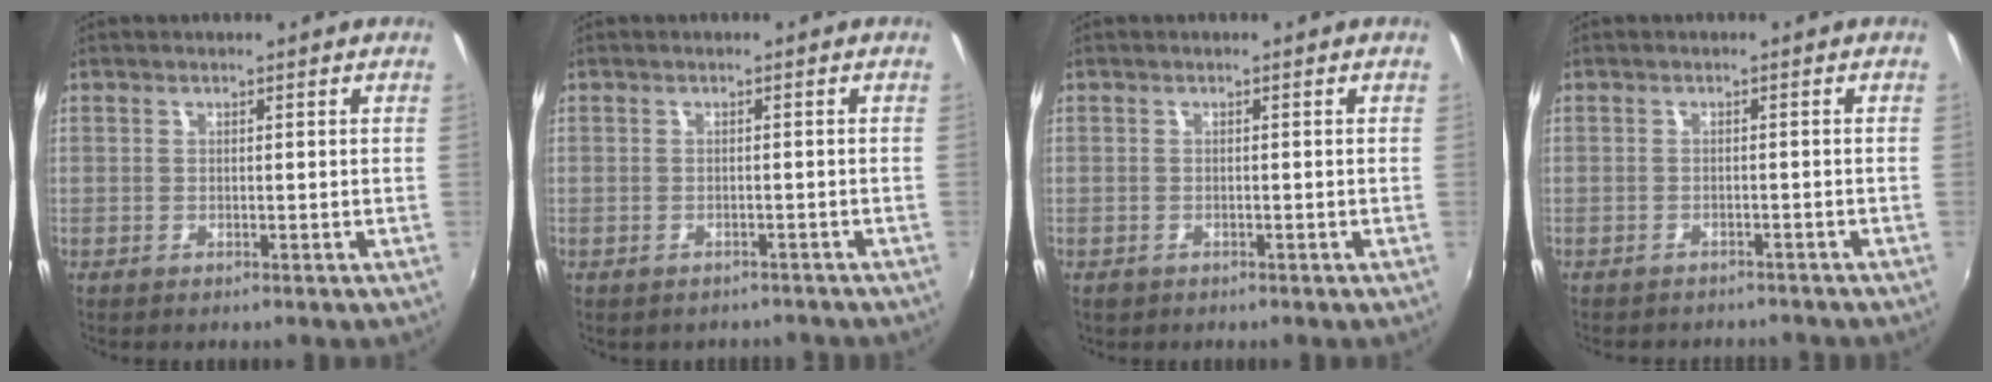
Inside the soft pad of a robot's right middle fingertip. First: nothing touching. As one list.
[{"total": 3.5, "force": [-3.0, 1.7, 0.9], "torque": [-0.020, -0.012, -0.035]}, {"total": 1.3, "force": [-0.8, 0.9, 0.3], "torque": [-0.010, -0.003, -0.012]}, {"total": 5.3, "force": [-4.8, 1.8, 1.4], "torque": [-0.039, -0.015, -0.067]}]